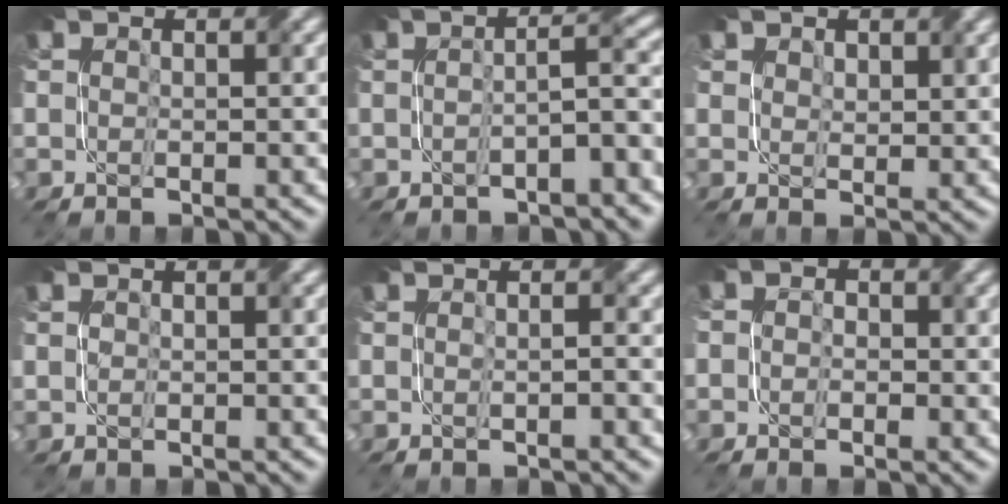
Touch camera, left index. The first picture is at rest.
{"total": 3.4, "force": [-1.5, 0.4, 3.1], "torque": [-0.045, 0.014, -0.030]}
{"total": 2.5, "force": [1.9, 1.4, 0.8], "torque": [-0.018, -0.004, 0.037]}
{"total": 0.0}
{"total": 0.9, "force": [-0.3, -0.1, 0.9], "torque": [-0.013, 0.003, -0.006]}
{"total": 2.1, "force": [0.1, 1.8, 1.1], "torque": [-0.006, 0.006, -0.015]}